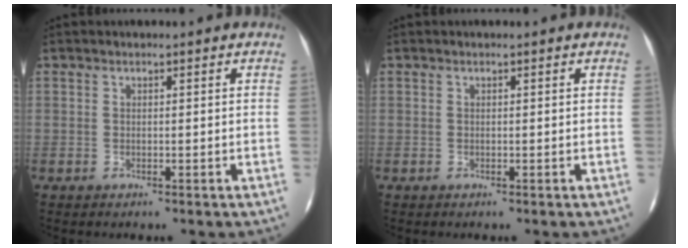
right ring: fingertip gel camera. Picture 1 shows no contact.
{"total": 0.0}